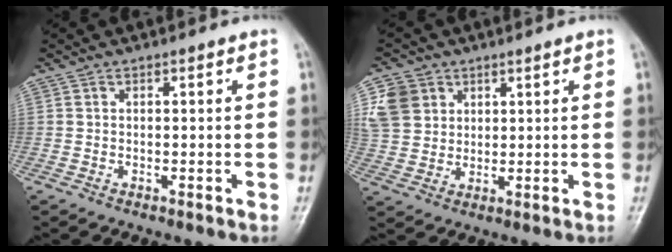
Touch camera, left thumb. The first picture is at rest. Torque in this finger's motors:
{"motor_torque": [-0.10, 0.47, 0.44, -0.26, 0.05]}